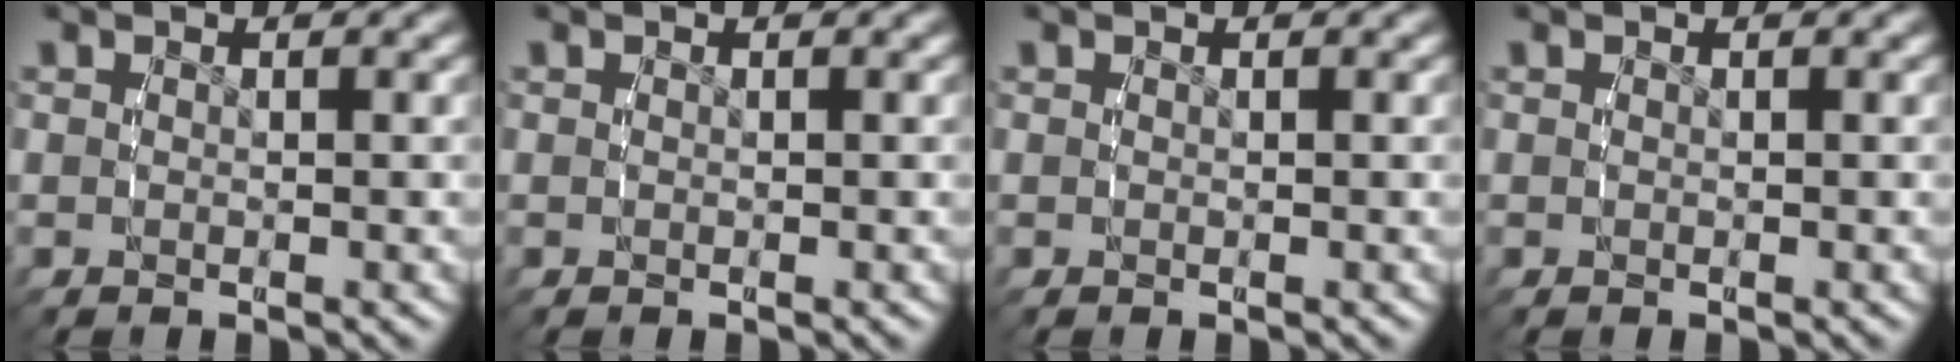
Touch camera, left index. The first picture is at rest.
{"total": 0.0}
{"total": 0.0}
{"total": 0.0}